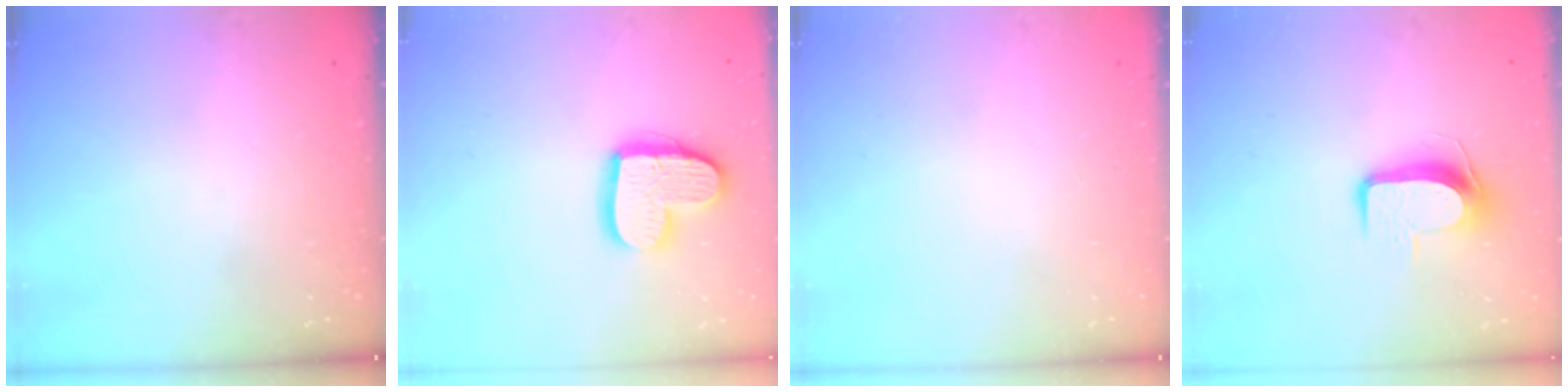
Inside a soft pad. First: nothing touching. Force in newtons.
{"total": 14.9, "press": 14.8, "slide": 1.1}
{"total": 0.0}
{"total": 9.2, "press": 9.1, "slide": 0.9}